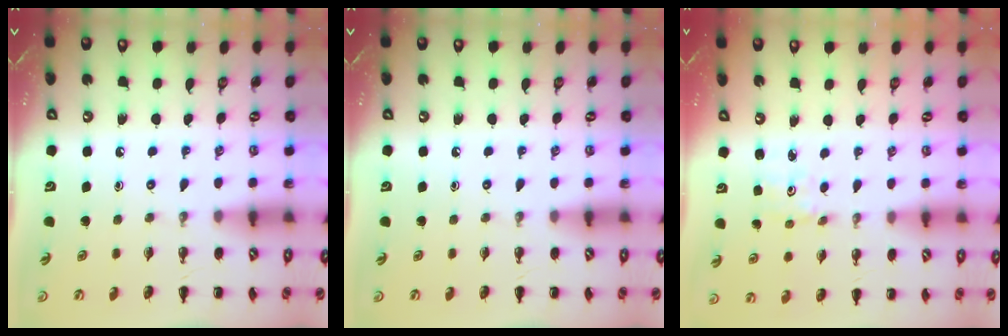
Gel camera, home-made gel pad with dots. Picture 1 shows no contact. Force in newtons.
{"total": 0.0}
{"total": 1.6, "press": 1.6, "slide": 0.2}